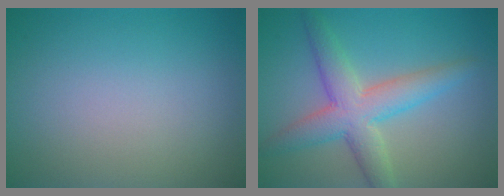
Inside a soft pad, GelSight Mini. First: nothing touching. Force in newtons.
{"total": 5.4, "press": 5.4, "slide": 0.2}